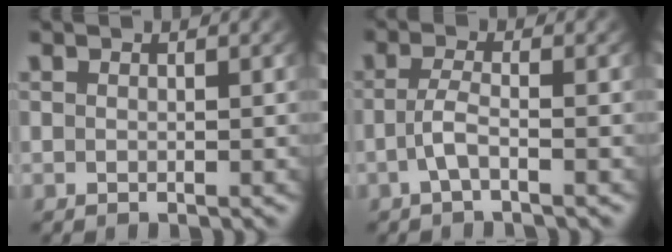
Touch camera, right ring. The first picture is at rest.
{"total": 2.2, "force": [-1.3, 0.0, 1.8], "torque": [-0.041, -0.006, -0.020]}